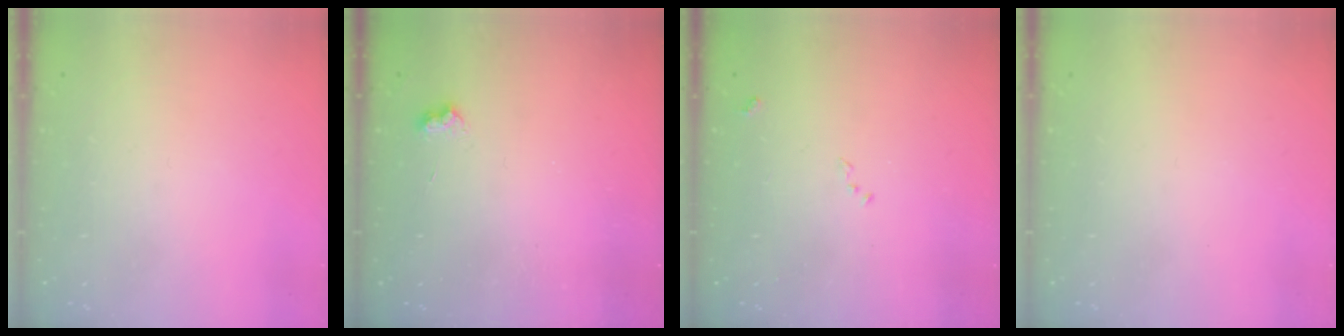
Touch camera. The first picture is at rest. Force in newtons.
{"total": 4.0, "press": 3.9, "slide": 0.5}
{"total": 8.4, "press": 8.3, "slide": 0.9}
{"total": 0.0}